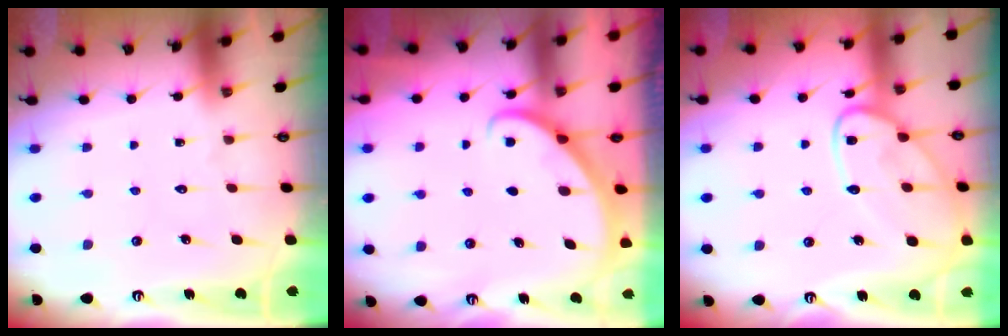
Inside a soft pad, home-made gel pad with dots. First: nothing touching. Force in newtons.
{"total": 3.7, "press": 3.7, "slide": 0.1}
{"total": 13.8, "press": 13.8, "slide": 1.1}